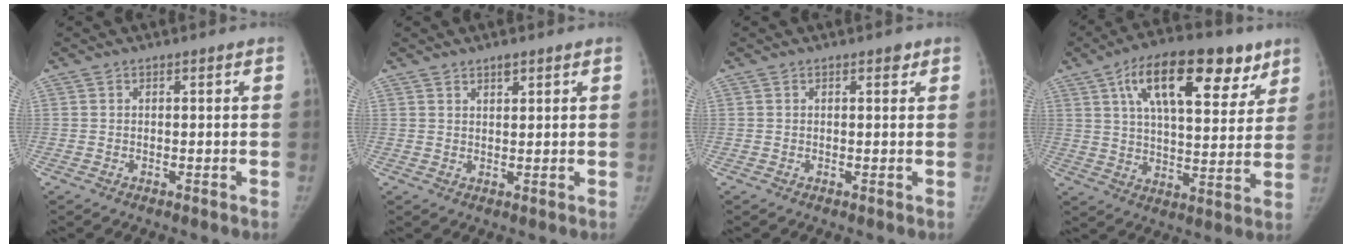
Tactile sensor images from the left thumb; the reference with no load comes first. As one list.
[{"total": 1.9, "force": [1.5, 0.8, 1.0], "torque": [-0.008, -0.009, 0.024]}, {"total": 1.0, "force": [0.6, 0.5, 0.6], "torque": [0.000, -0.002, 0.006]}, {"total": 21.3, "force": [10.8, 9.6, 15.6], "torque": [-0.208, -0.013, 0.174]}]